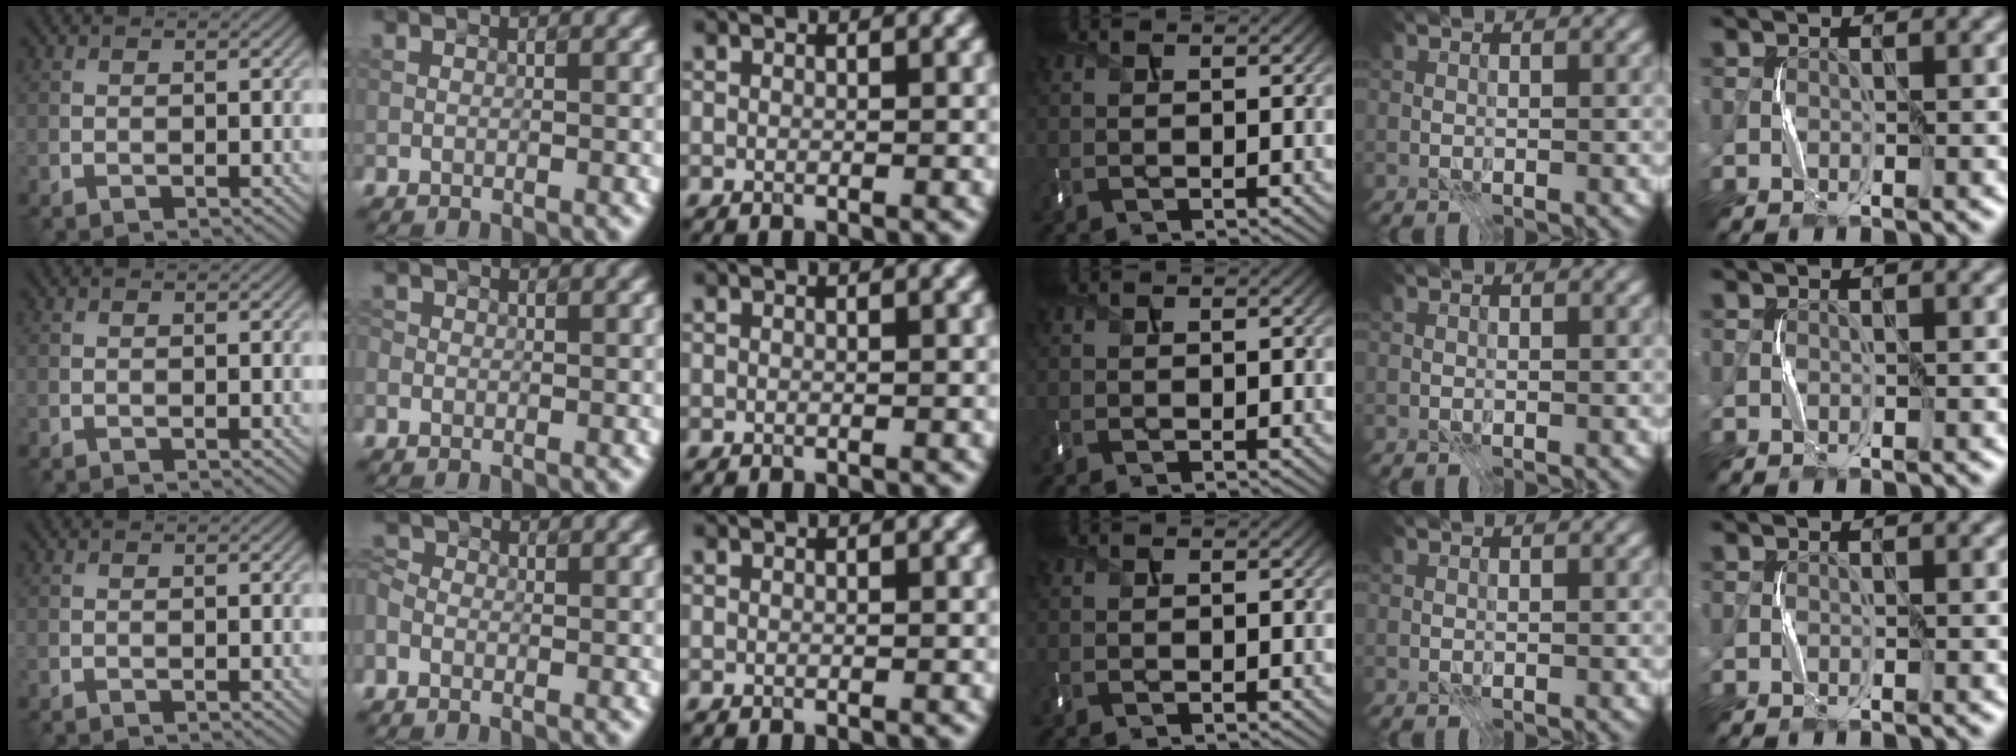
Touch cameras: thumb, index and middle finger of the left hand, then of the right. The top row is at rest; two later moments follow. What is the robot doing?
{"motion": "press", "object": "mouse"}